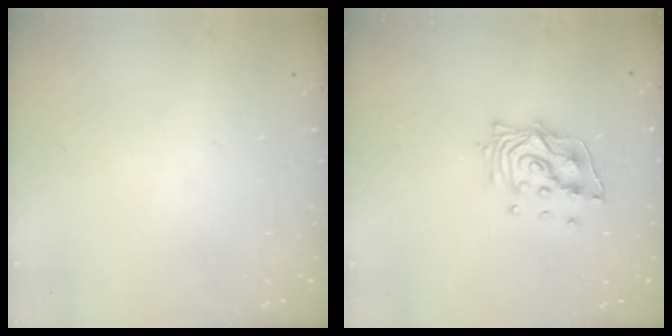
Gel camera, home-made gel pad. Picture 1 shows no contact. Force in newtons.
{"total": 11.3, "press": 11.2, "slide": 1.8}